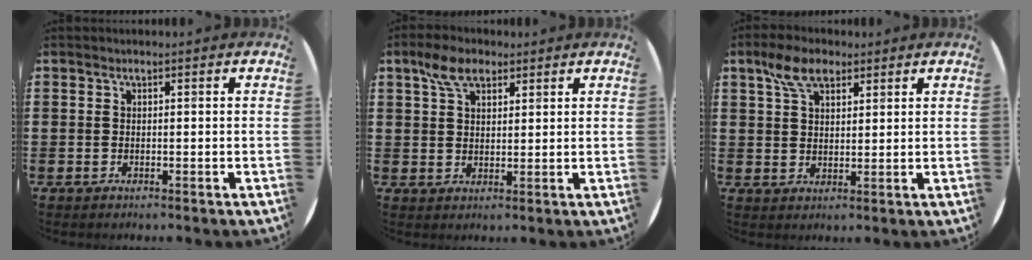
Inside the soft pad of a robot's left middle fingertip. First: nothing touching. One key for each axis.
{"total": 5.0, "fx": 3.3, "fy": 2.6, "fz": 2.6, "tx": -0.050, "ty": 0.008, "tz": 0.060}
{"total": 5.6, "fx": 3.6, "fy": 2.9, "fz": 3.1, "tx": -0.061, "ty": 0.010, "tz": 0.065}